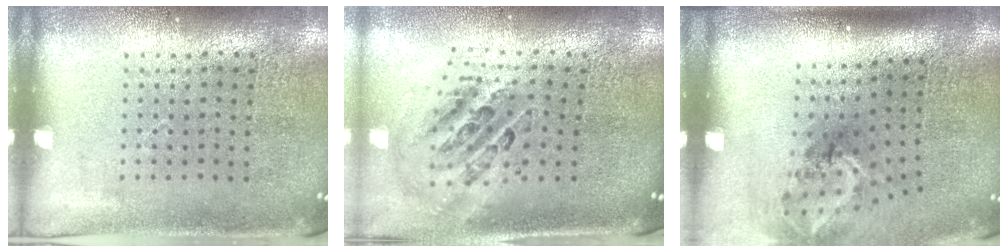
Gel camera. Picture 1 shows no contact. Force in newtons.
{"total": 1.6, "press": 1.4, "slide": 0.8}
{"total": 1.9, "press": 1.3, "slide": 1.5}